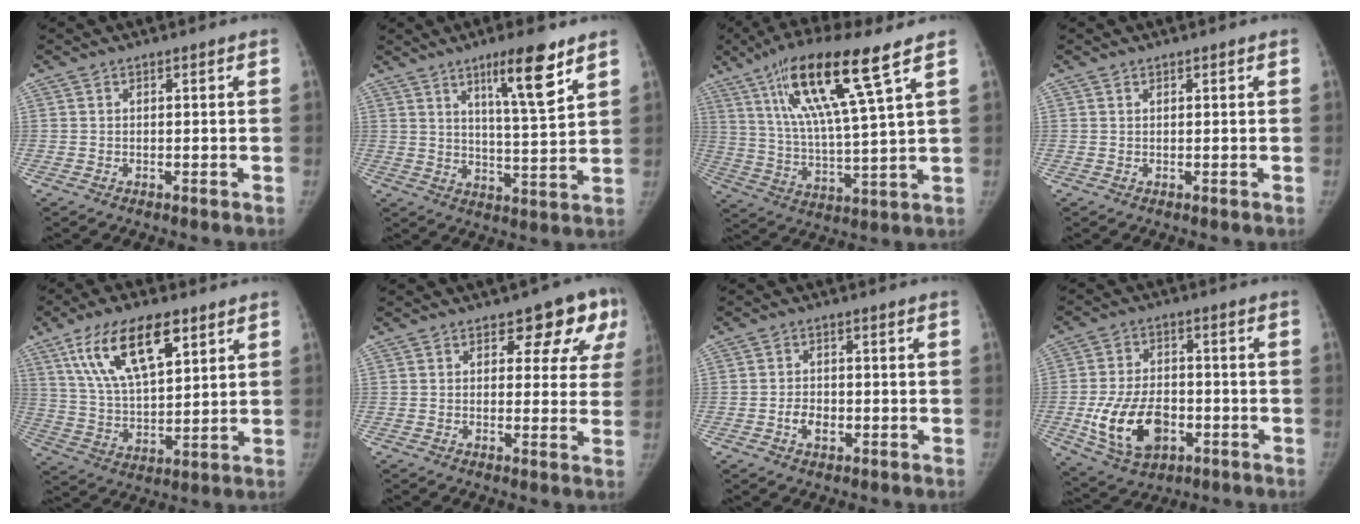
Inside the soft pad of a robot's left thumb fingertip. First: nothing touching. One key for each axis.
{"total": 11.3, "fx": 6.9, "fy": 1.6, "fz": 8.8, "tx": -0.128, "ty": -0.044, "tz": 0.111}
{"total": 17.5, "fx": 9.2, "fy": 1.5, "fz": 14.8, "tx": -0.278, "ty": -0.032, "tz": 0.171}
{"total": 0.0}
{"total": 16.6, "fx": 8.5, "fy": 7.3, "fz": 12.2, "tx": -0.193, "ty": -0.023, "tz": 0.162}
{"total": 9.8, "fx": 4.8, "fy": 5.4, "fz": 6.6, "tx": -0.027, "ty": -0.015, "tz": 0.051}
{"total": 3.4, "fx": -1.1, "fy": 2.5, "fz": 2.0, "tx": -0.023, "ty": 0.008, "tz": -0.018}
{"total": 13.8, "fx": -4.0, "fy": 8.9, "fz": 9.7, "tx": -0.162, "ty": 0.012, "tz": -0.059}